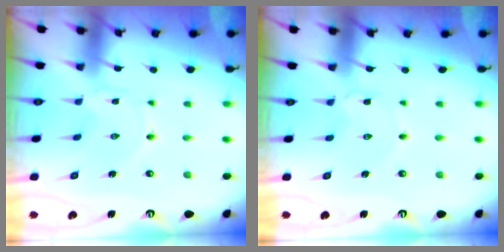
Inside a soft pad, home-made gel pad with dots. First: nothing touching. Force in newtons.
{"total": 2.8, "press": 2.8, "slide": 0.3}